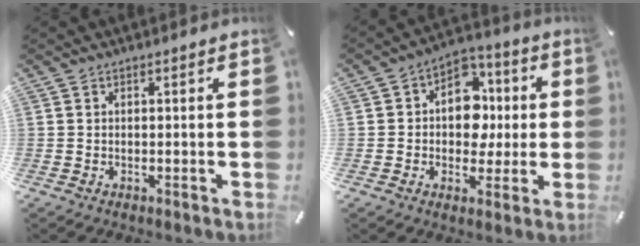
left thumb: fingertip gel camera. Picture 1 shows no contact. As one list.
[{"total": 11.4, "force": [-0.1, 9.7, 6.0], "torque": [-0.075, 0.005, 0.002]}]